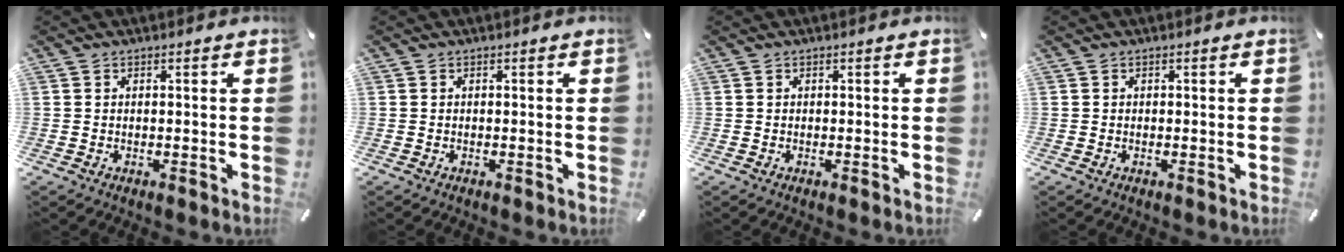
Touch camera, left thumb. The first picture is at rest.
{"total": 0.0}
{"total": 0.0}
{"total": 0.0}